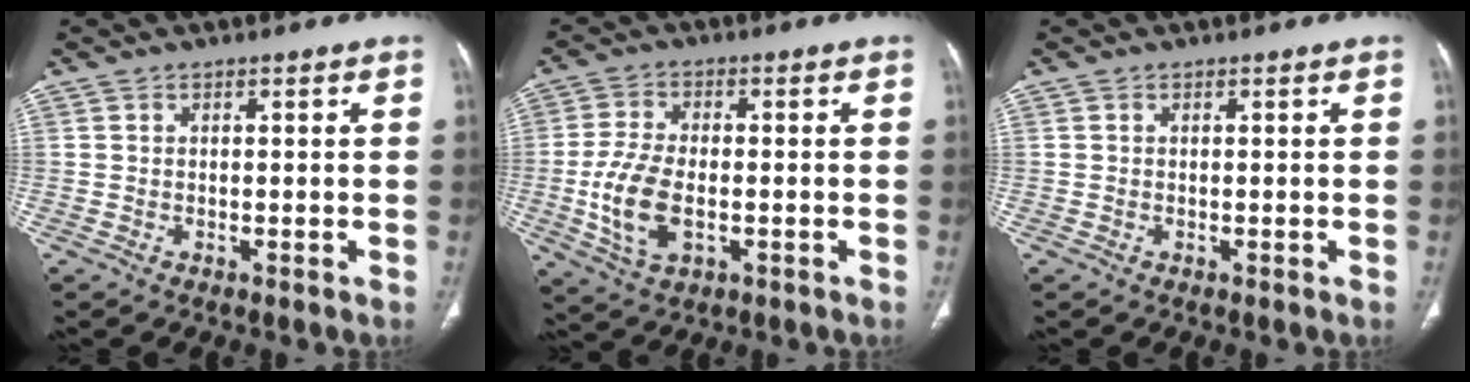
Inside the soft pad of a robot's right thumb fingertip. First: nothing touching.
{"total": 10.2, "force": [-2.0, 5.6, 8.3], "torque": [-0.170, 0.002, -0.033]}
{"total": 0.0}